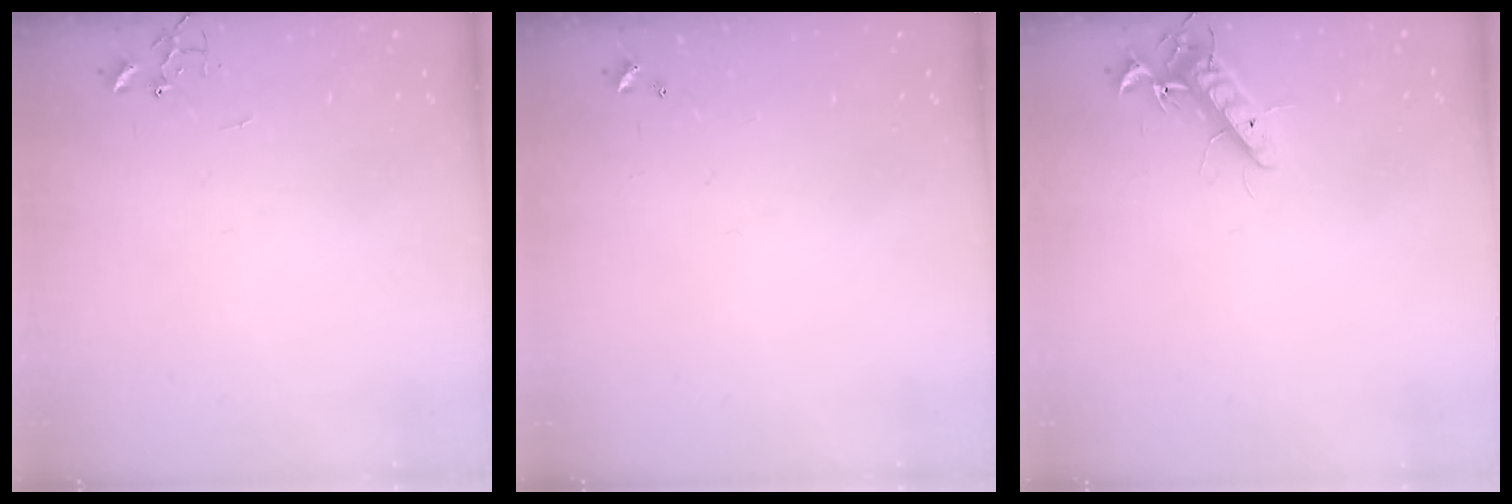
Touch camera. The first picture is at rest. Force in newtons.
{"total": 0.0}
{"total": 11.3, "press": 11.2, "slide": 1.5}